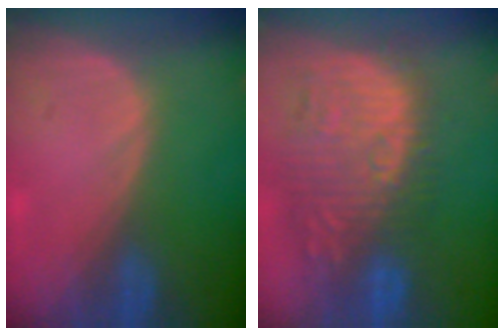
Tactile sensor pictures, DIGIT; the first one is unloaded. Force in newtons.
{"total": 12.7, "press": 11.6, "slide": 5.1}